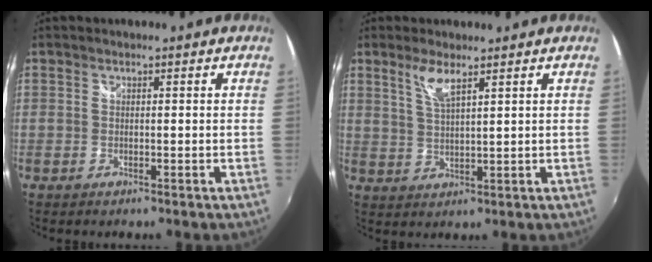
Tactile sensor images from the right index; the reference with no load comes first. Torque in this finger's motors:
{"motor_torque": [0.16, 0.10, 0.06, 0.03]}